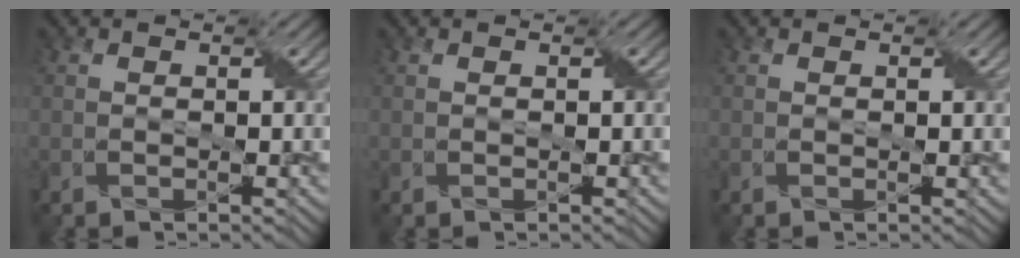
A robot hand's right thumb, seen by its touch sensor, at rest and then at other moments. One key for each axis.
{"total": 0.0}
{"total": 0.7, "fx": 0.2, "fy": 0.3, "fz": 0.6, "tx": -0.009, "ty": -0.001, "tz": 0.002}